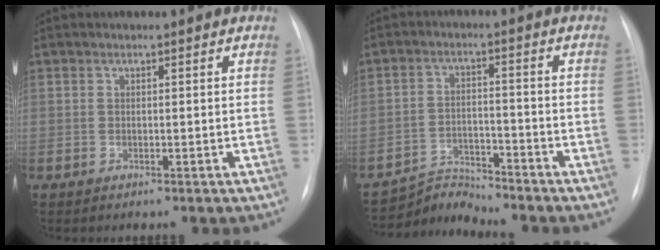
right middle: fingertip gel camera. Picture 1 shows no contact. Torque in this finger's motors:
{"motor_torque": [-0.30, -0.13, -0.03, -0.01]}